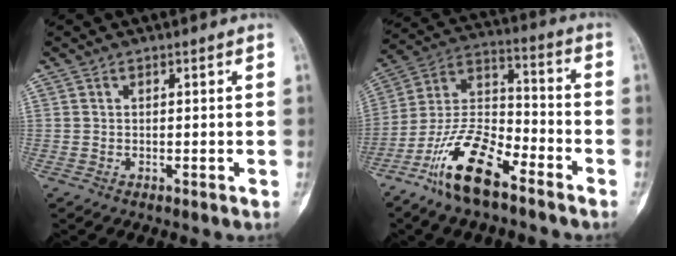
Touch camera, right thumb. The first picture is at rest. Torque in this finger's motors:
{"motor_torque": [0.39, 0.37, 1.62, -1.10, 0.14]}